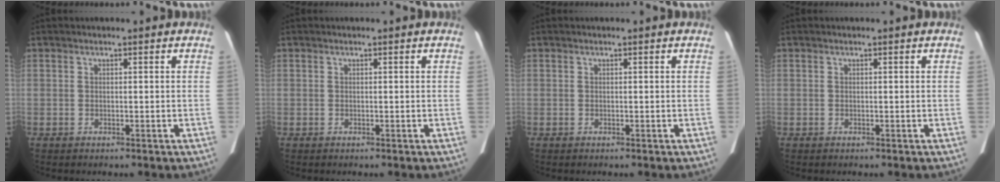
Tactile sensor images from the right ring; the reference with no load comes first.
{"total": 0.0}
{"total": 0.0}
{"total": 0.0}